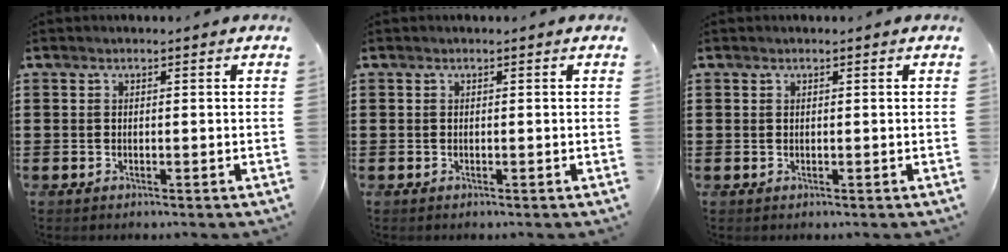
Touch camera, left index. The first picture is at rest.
{"total": 0.0}
{"total": 0.0}